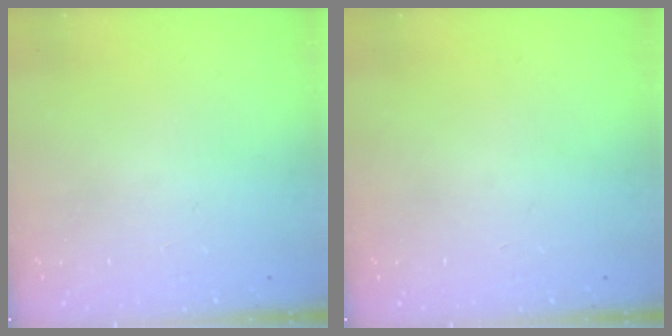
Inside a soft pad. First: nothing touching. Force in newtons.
{"total": 0.0}